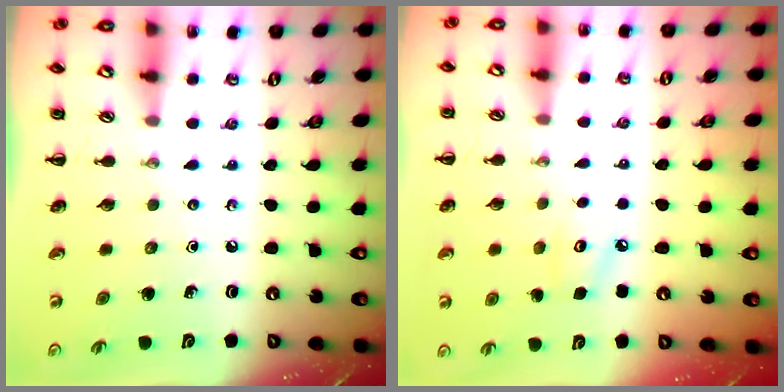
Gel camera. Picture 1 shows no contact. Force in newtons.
{"total": 4.1, "press": 4.1, "slide": 0.6}